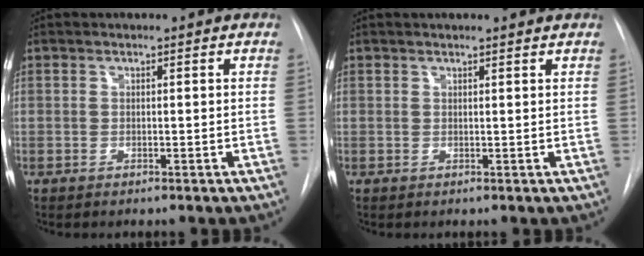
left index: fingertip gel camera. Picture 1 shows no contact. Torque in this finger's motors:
{"motor_torque": [0.00, -0.14, -0.38, 0.00]}